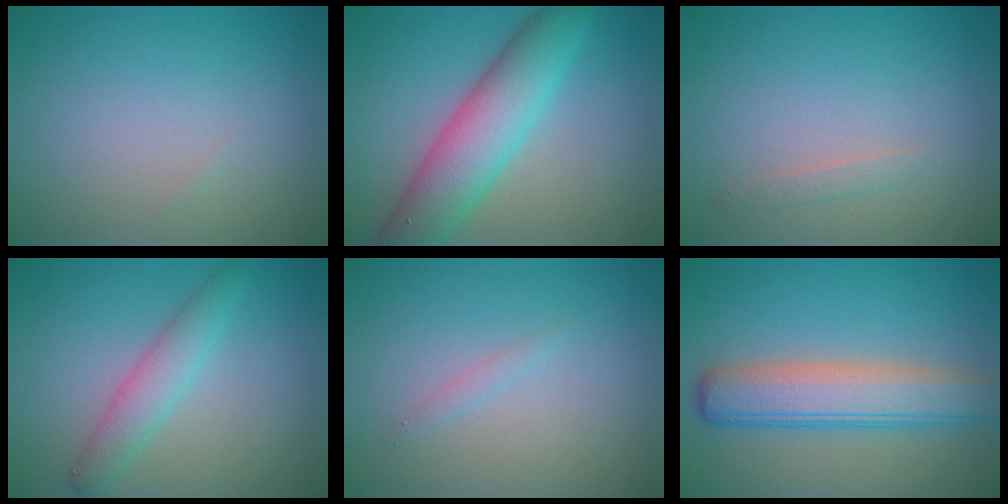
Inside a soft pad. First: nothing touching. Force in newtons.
{"total": 7.2, "press": 7.2, "slide": 0.1}
{"total": 0.8, "press": 0.8, "slide": 0.0}
{"total": 2.8, "press": 2.8, "slide": 0.1}
{"total": 0.7, "press": 0.7, "slide": 0.1}
{"total": 5.9, "press": 5.9, "slide": 0.4}